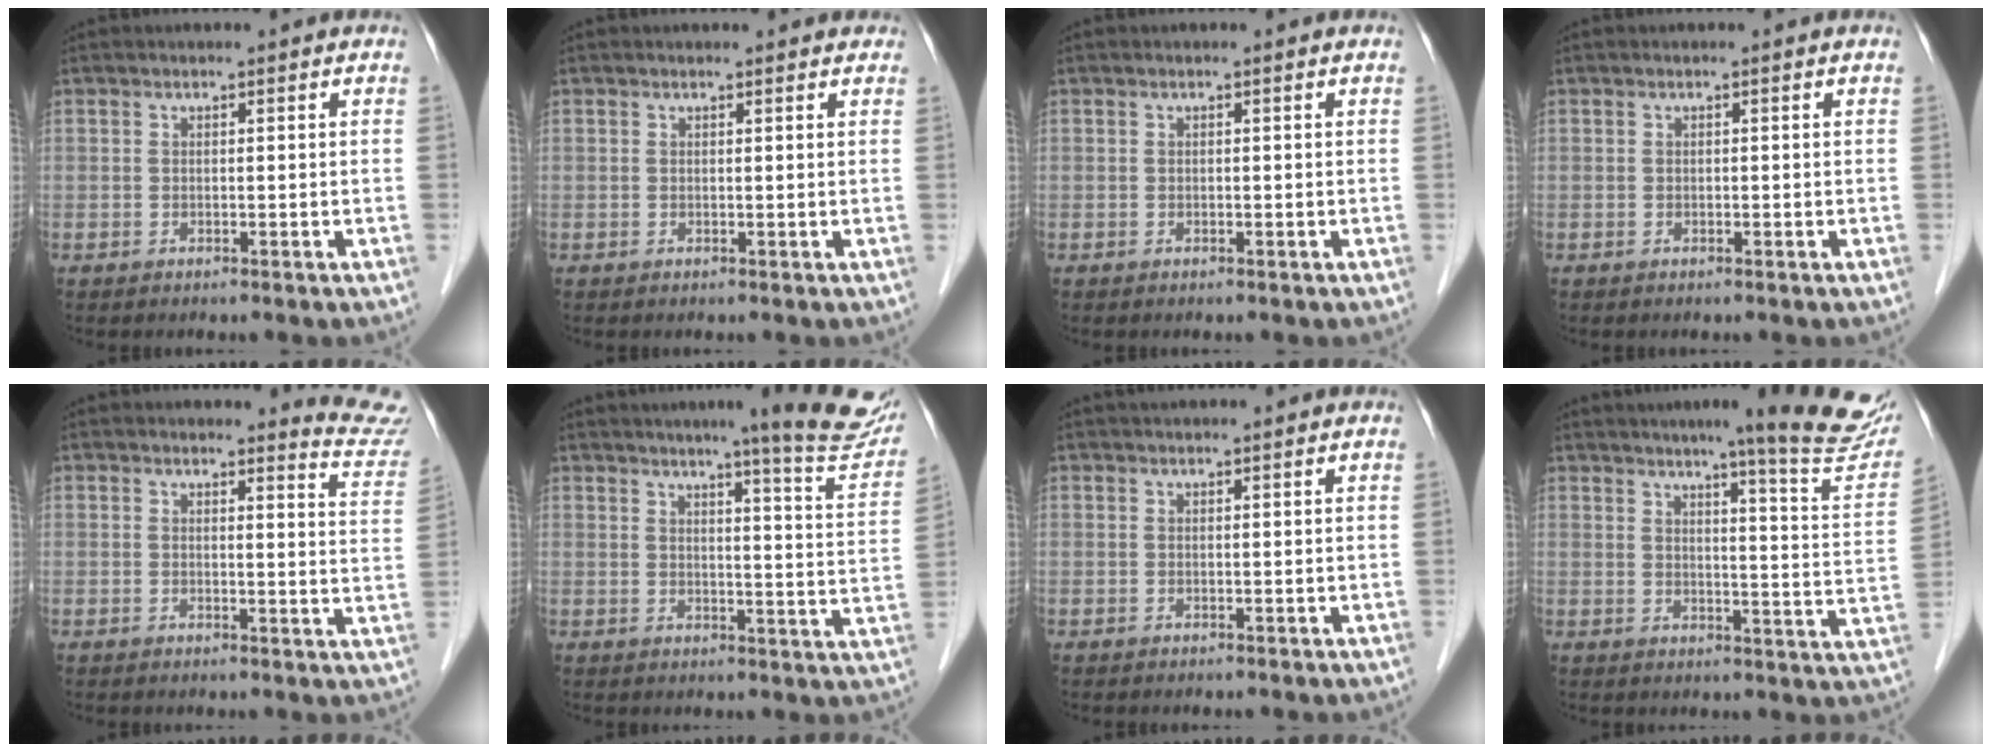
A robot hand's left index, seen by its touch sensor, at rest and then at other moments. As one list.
[{"total": 2.7, "force": [2.5, 0.7, 0.6], "torque": [-0.010, 0.006, 0.017]}, {"total": 0.0}, {"total": 0.0}, {"total": 6.7, "force": [6.6, -0.4, -0.3], "torque": [0.003, -0.071, 0.051]}, {"total": 13.9, "force": [11.7, 0.0, 7.6], "torque": [-0.082, -0.035, 0.123]}, {"total": 2.9, "force": [2.7, 0.0, 1.1], "torque": [-0.012, 0.029, 0.035]}, {"total": 16.3, "force": [13.6, -0.1, 8.9], "torque": [-0.101, -0.049, 0.150]}]